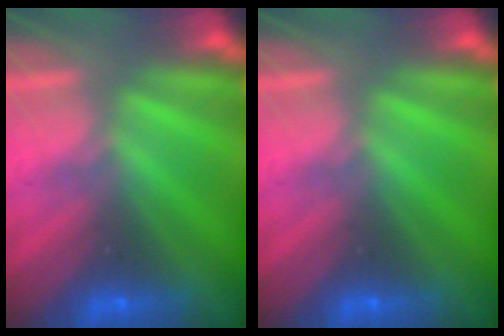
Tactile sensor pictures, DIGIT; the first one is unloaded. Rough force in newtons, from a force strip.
{"total": 0.0}